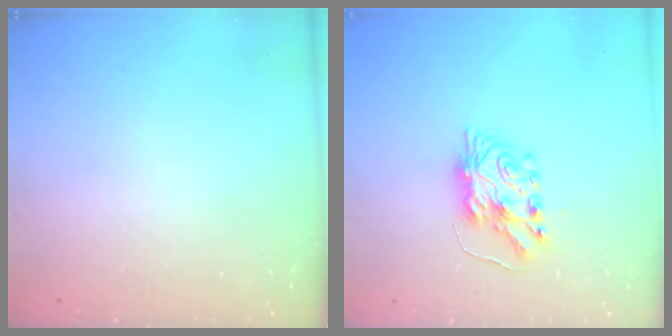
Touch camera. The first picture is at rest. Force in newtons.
{"total": 7.8, "press": 7.7, "slide": 0.6}